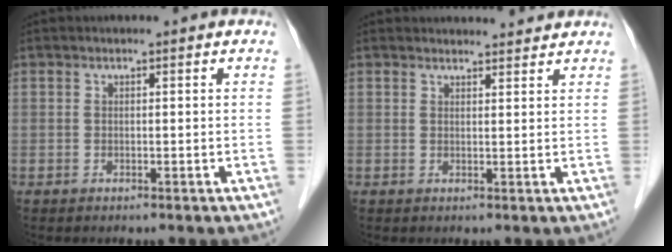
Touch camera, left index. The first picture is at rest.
{"total": 3.7, "force": [3.6, 0.9, 0.2], "torque": [0.001, 0.005, 0.033]}